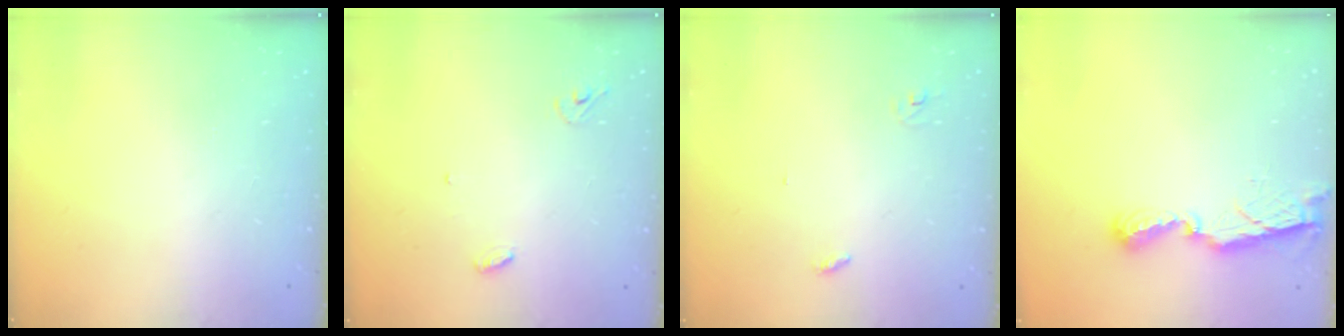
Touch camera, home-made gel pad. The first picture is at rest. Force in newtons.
{"total": 3.7, "press": 3.6, "slide": 0.3}
{"total": 2.8, "press": 2.8, "slide": 0.2}
{"total": 7.5, "press": 7.5, "slide": 0.5}